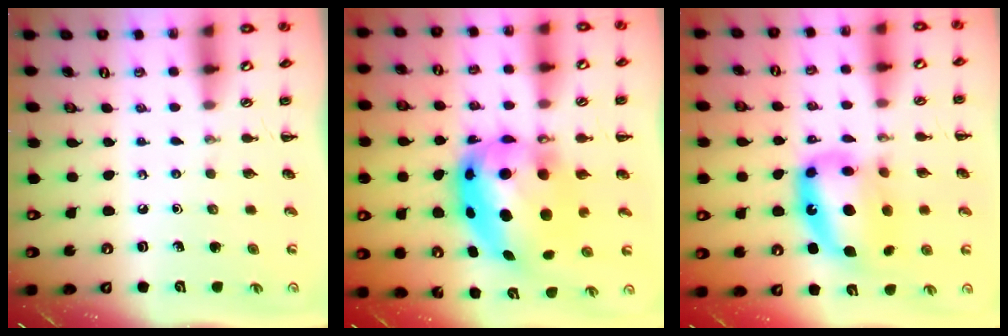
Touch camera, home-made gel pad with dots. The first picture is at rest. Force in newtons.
{"total": 14.7, "press": 14.3, "slide": 3.6}
{"total": 14.3, "press": 13.9, "slide": 3.5}